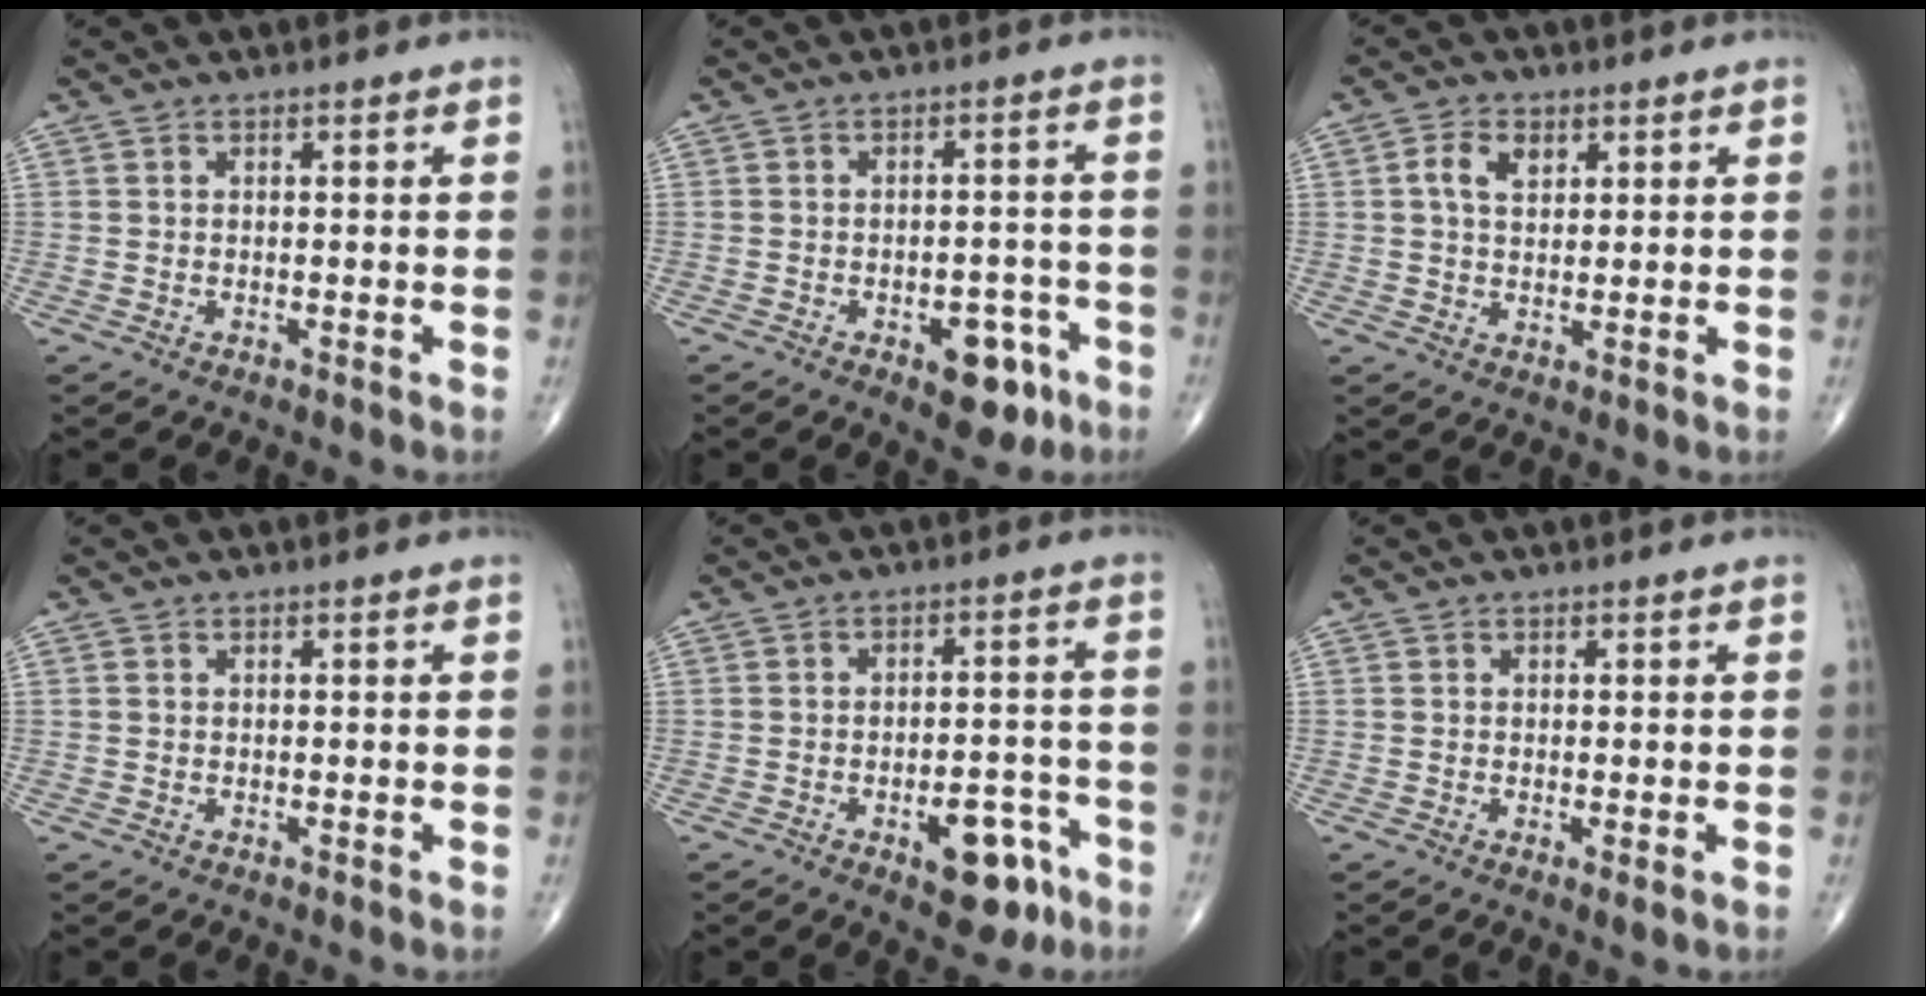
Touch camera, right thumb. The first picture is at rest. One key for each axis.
{"total": 7.9, "fx": -4.0, "fy": 4.3, "fz": 5.3, "tx": -0.040, "ty": 0.029, "tz": -0.045}
{"total": 4.5, "fx": 1.5, "fy": 2.9, "fz": 3.1, "tx": -0.053, "ty": -0.001, "tz": 0.026}
{"total": 0.0}
{"total": 9.5, "fx": -4.9, "fy": 4.6, "fz": 6.7, "tx": -0.064, "ty": 0.037, "tz": -0.059}
{"total": 1.3, "fx": -0.3, "fy": 0.1, "fz": 1.2, "tx": -0.027, "ty": -0.007, "tz": -0.006}